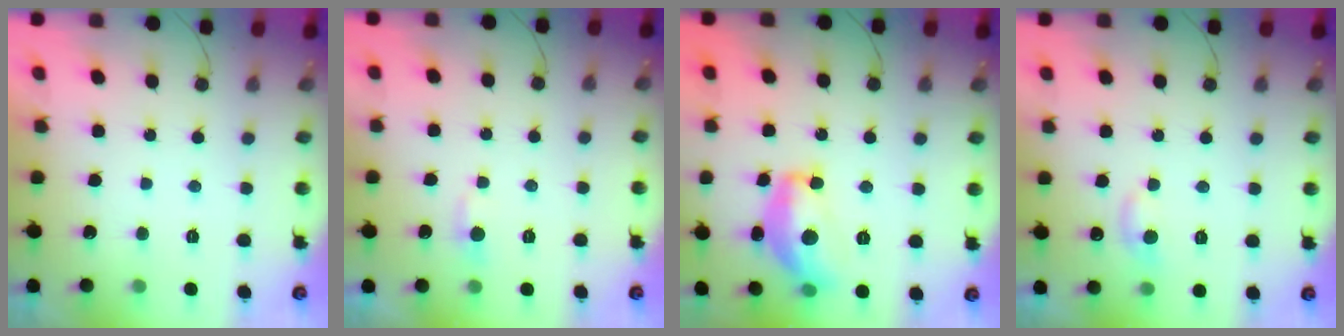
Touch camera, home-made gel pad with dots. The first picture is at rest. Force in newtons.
{"total": 3.4, "press": 3.4, "slide": 0.4}
{"total": 16.0, "press": 16.0, "slide": 0.7}
{"total": 4.9, "press": 4.8, "slide": 0.6}